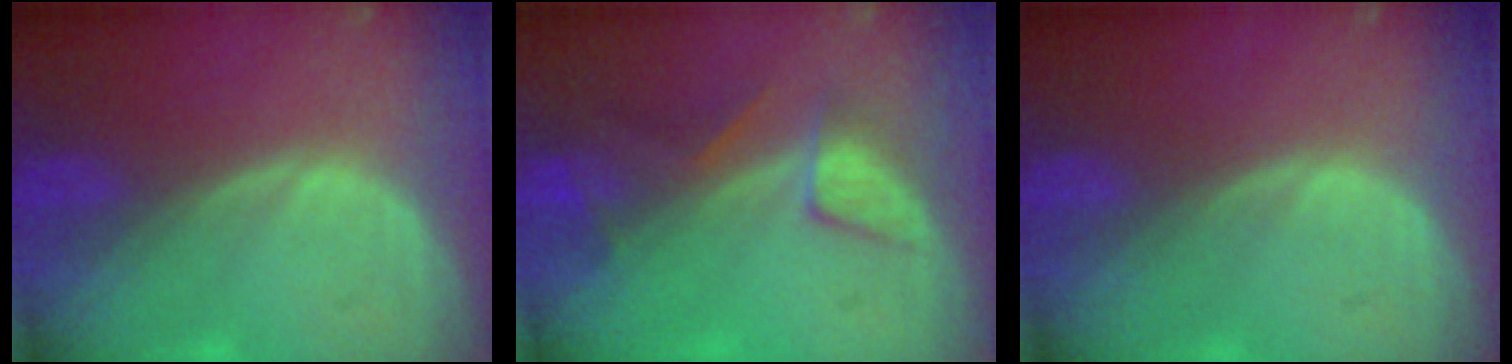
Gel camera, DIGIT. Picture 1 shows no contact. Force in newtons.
{"total": 4.7, "press": 4.6, "slide": 1.2}
{"total": 0.0}